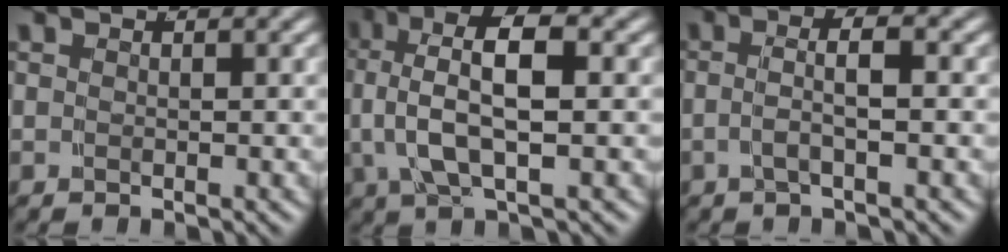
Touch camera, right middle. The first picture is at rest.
{"total": 9.0, "force": [1.7, 5.3, 7.0], "torque": [-0.146, -0.003, 0.021]}
{"total": 2.8, "force": [-0.7, 0.8, 2.6], "torque": [-0.042, 0.007, -0.020]}